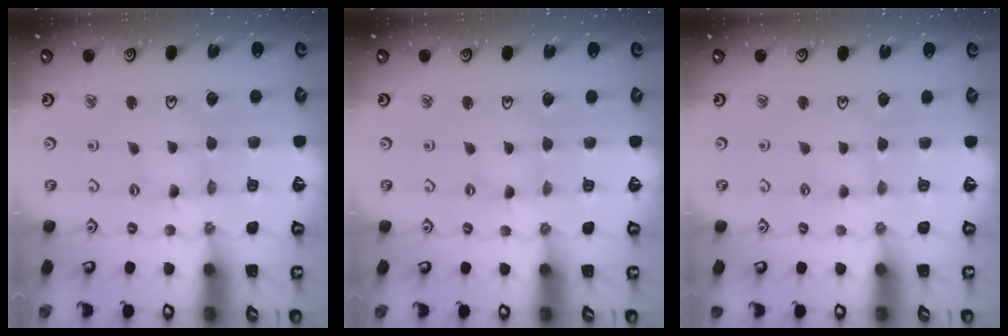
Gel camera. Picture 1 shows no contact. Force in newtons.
{"total": 0.0}
{"total": 1.8, "press": 1.7, "slide": 0.4}